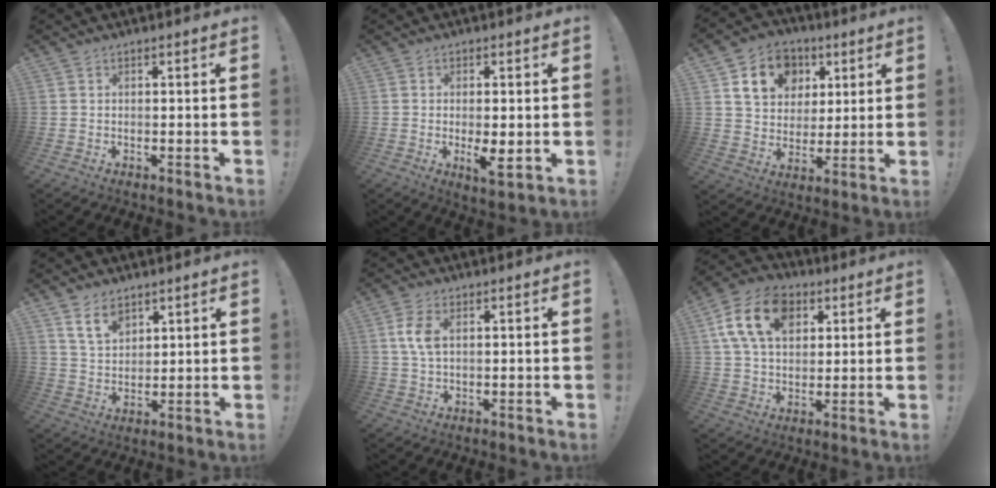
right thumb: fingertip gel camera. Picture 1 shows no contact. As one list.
[{"total": 6.3, "force": [-0.9, 1.8, 6.0], "torque": [-0.093, -0.012, -0.013]}, {"total": 15.2, "force": [6.2, 12.1, 6.7], "torque": [-0.097, -0.017, 0.126]}, {"total": 8.0, "force": [5.3, 4.5, 3.8], "torque": [-0.062, -0.026, 0.102]}, {"total": 6.3, "force": [1.4, 3.6, 4.9], "torque": [-0.096, -0.002, 0.023]}, {"total": 17.2, "force": [6.4, 11.9, 10.6], "torque": [-0.173, -0.014, 0.122]}]